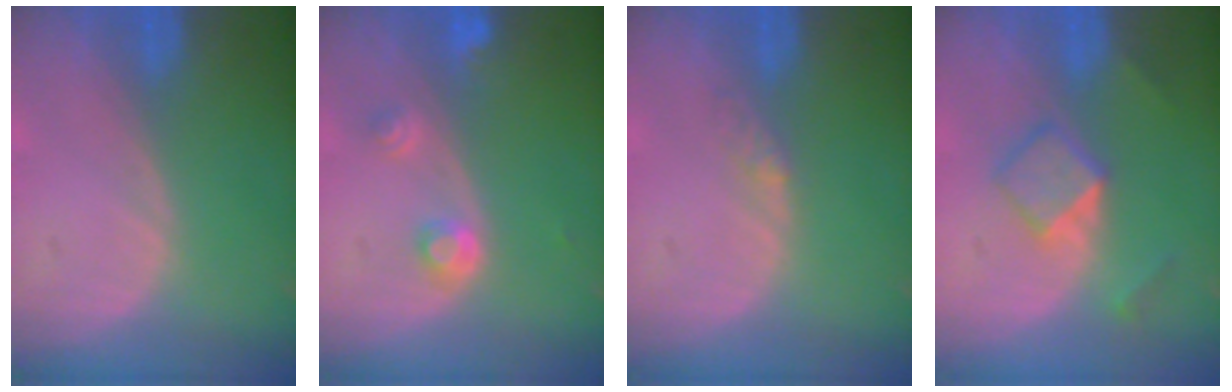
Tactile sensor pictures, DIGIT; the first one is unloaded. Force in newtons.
{"total": 2.9, "press": 2.9, "slide": 0.5}
{"total": 1.8, "press": 1.6, "slide": 1.0}
{"total": 5.4, "press": 4.6, "slide": 2.8}